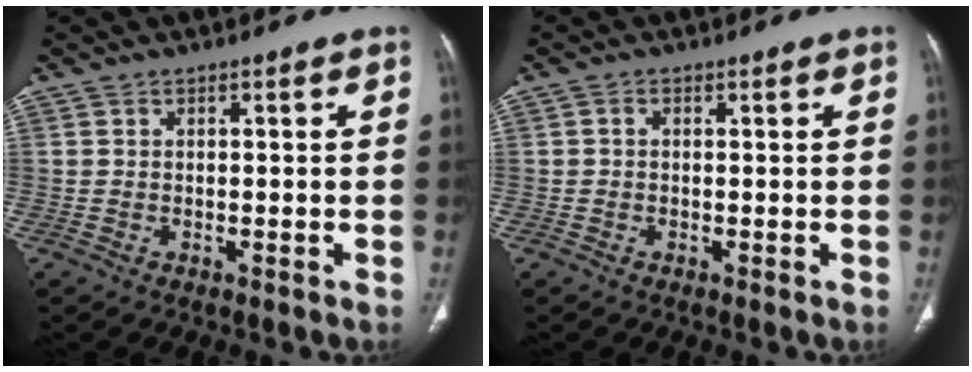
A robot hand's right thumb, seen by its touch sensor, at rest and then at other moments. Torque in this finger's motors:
{"motor_torque": [-0.53, -0.22, -0.02, 0.50, 0.01]}